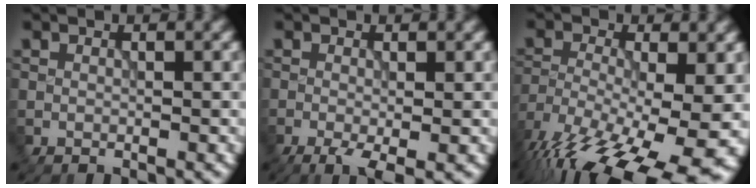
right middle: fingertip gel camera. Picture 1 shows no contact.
{"total": 3.1, "force": [-1.3, 0.7, 2.8], "torque": [-0.050, -0.008, -0.024]}
{"total": 16.0, "force": [-9.7, 5.4, 11.6], "torque": [-0.219, -0.026, -0.146]}